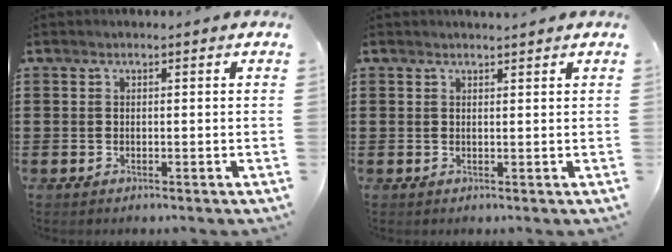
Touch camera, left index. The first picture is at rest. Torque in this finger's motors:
{"motor_torque": [-0.95, -0.35, -0.13, -0.03]}